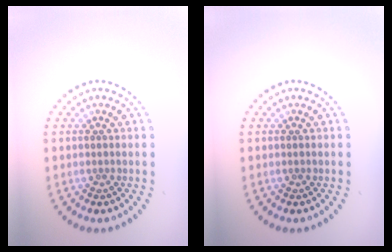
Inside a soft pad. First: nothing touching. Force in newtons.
{"total": 0.0}